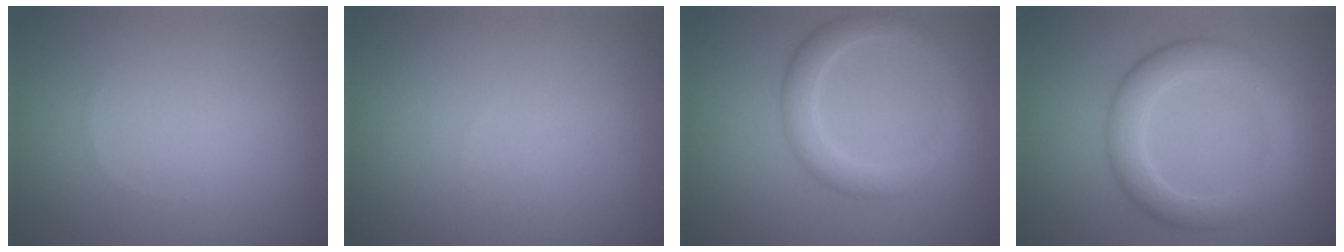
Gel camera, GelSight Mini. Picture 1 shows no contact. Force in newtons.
{"total": 0.0}
{"total": 3.4, "press": 3.4, "slide": 0.2}
{"total": 4.4, "press": 4.4, "slide": 0.1}